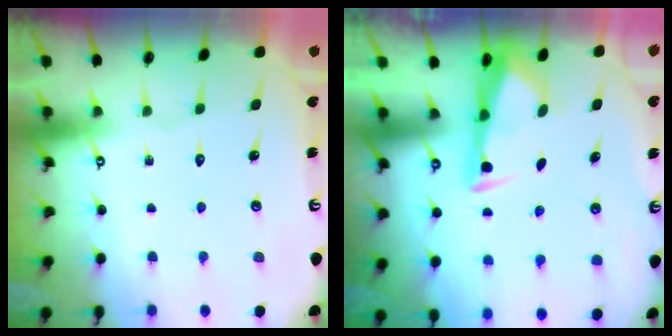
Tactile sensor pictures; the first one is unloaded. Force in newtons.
{"total": 2.9, "press": 2.7, "slide": 0.8}